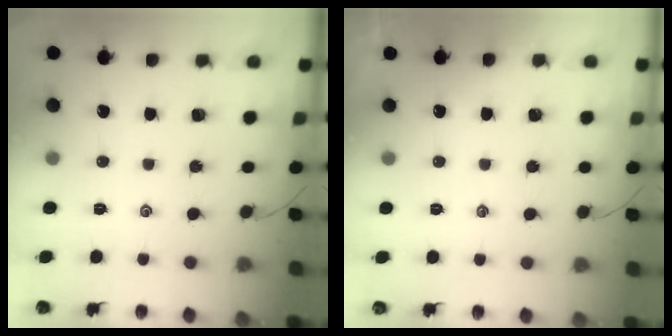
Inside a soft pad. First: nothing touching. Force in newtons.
{"total": 1.2, "press": 1.2, "slide": 0.3}